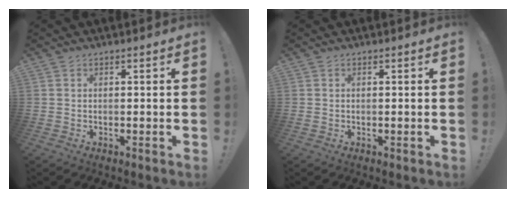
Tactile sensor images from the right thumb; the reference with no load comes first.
{"total": 0.0}